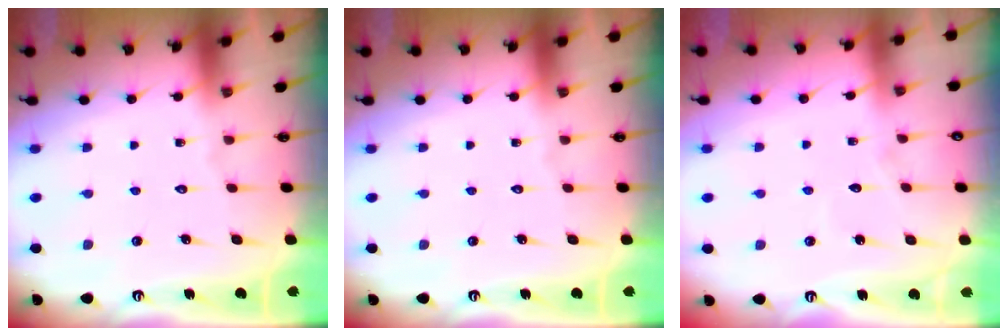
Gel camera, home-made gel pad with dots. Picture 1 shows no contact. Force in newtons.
{"total": 0.0}
{"total": 5.8, "press": 5.8, "slide": 0.4}